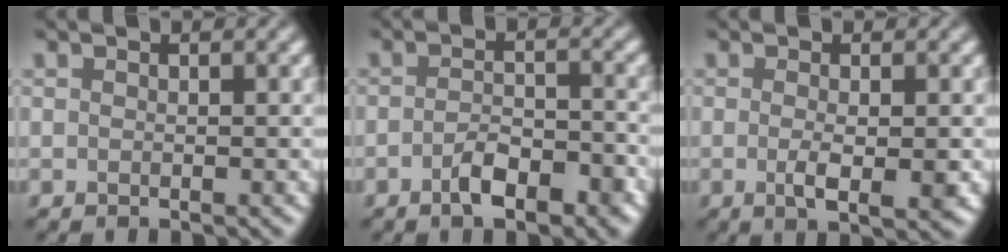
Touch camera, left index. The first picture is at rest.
{"total": 4.0, "force": [-2.2, 1.7, 2.9], "torque": [-0.046, 0.003, -0.038]}
{"total": 2.9, "force": [-0.5, 0.7, 2.8], "torque": [-0.052, -0.008, -0.007]}